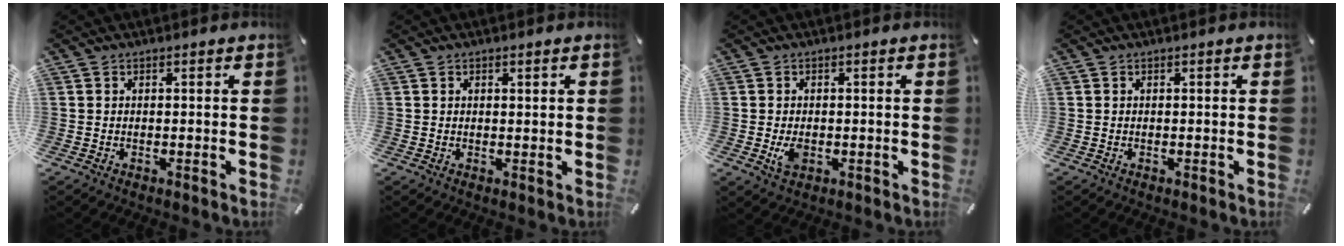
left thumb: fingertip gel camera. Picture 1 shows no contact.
{"total": 0.6, "force": [0.4, 0.4, 0.3], "torque": [-0.006, 0.002, 0.007]}
{"total": 3.7, "force": [-0.7, 2.5, 2.7], "torque": [-0.059, -0.007, -0.017]}
{"total": 0.0}